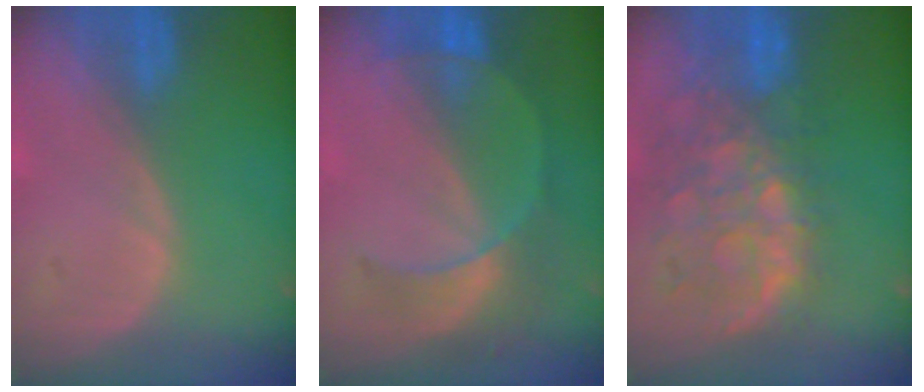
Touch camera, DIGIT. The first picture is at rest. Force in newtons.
{"total": 7.9, "press": 6.9, "slide": 3.9}
{"total": 11.2, "press": 9.8, "slide": 5.5}